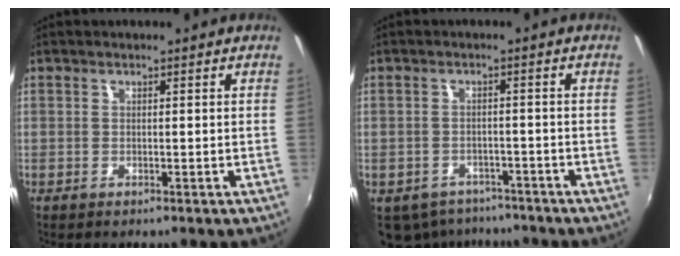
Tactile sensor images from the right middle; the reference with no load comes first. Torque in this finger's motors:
{"motor_torque": [1.08, -1.06, 0.13, 0.08]}